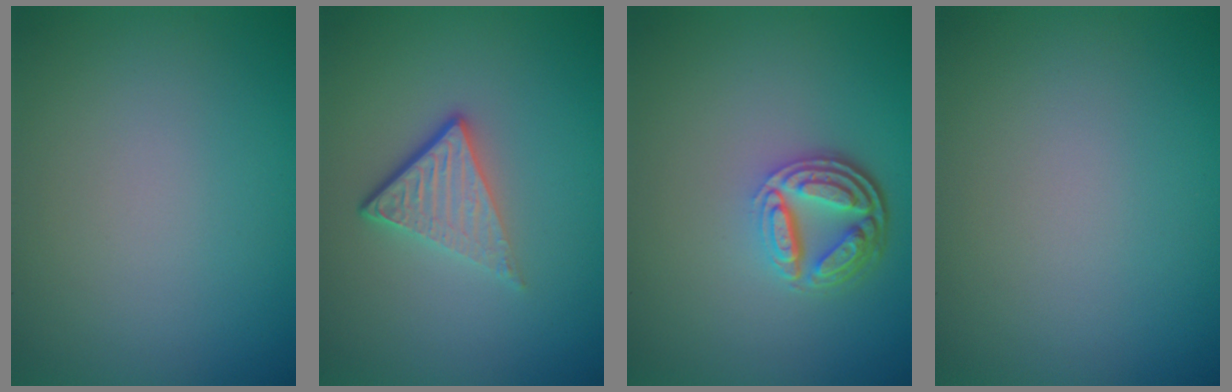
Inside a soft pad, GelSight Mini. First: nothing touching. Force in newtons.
{"total": 4.2, "press": 2.6, "slide": 3.3}
{"total": 4.5, "press": 3.4, "slide": 2.9}
{"total": 0.0}